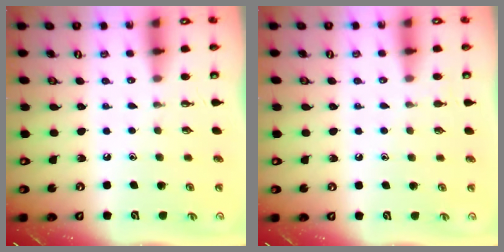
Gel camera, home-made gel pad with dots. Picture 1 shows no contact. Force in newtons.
{"total": 4.0, "press": 4.0, "slide": 0.5}